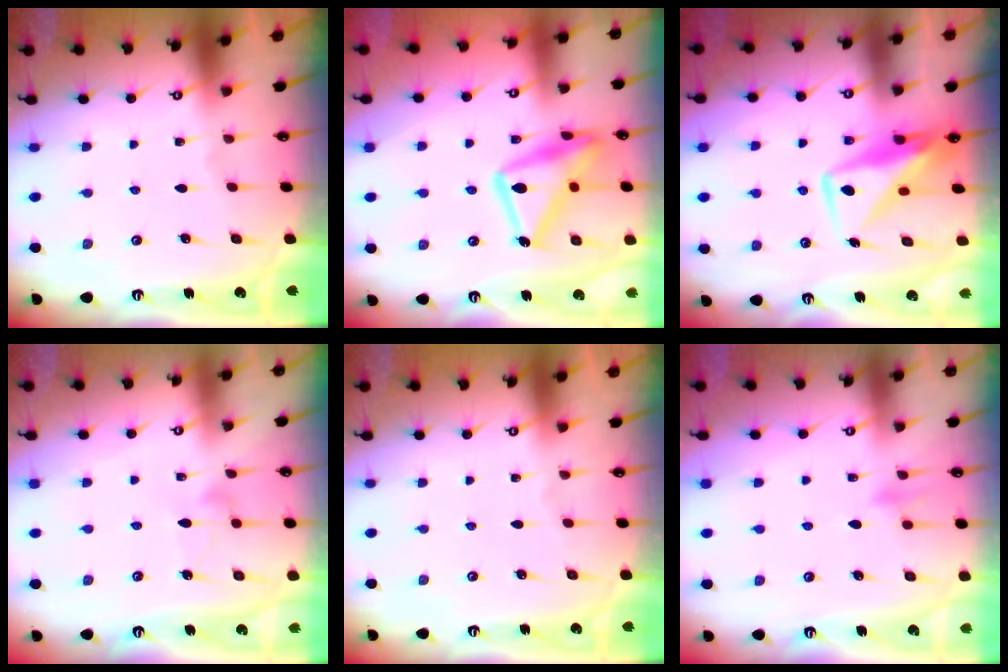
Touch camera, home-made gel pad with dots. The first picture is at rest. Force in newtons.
{"total": 19.3, "press": 19.3, "slide": 1.5}
{"total": 11.4, "press": 11.4, "slide": 0.9}
{"total": 7.7, "press": 7.7, "slide": 0.4}
{"total": 0.0}
{"total": 7.3, "press": 7.3, "slide": 0.8}